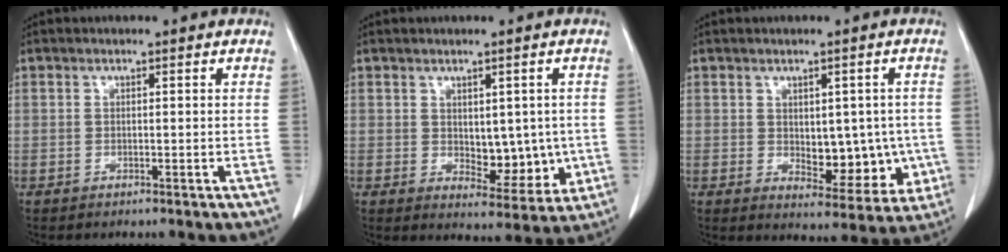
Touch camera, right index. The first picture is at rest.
{"total": 7.2, "force": [-0.1, 4.1, 5.9], "torque": [-0.063, -0.004, 0.016]}
{"total": 9.1, "force": [-0.6, 5.2, 7.4], "torque": [-0.078, 0.005, 0.011]}